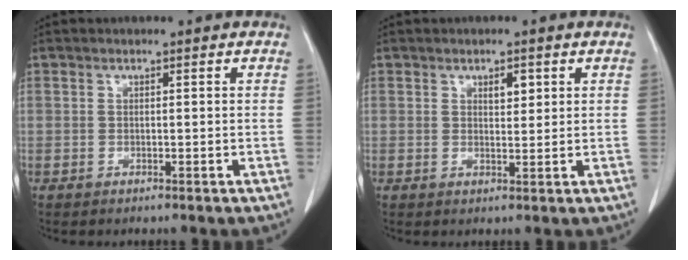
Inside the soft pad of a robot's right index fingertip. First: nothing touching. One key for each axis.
{"total": 2.2, "fx": 1.1, "fy": 1.0, "fz": 1.7, "tx": -0.027, "ty": -0.002, "tz": 0.020}